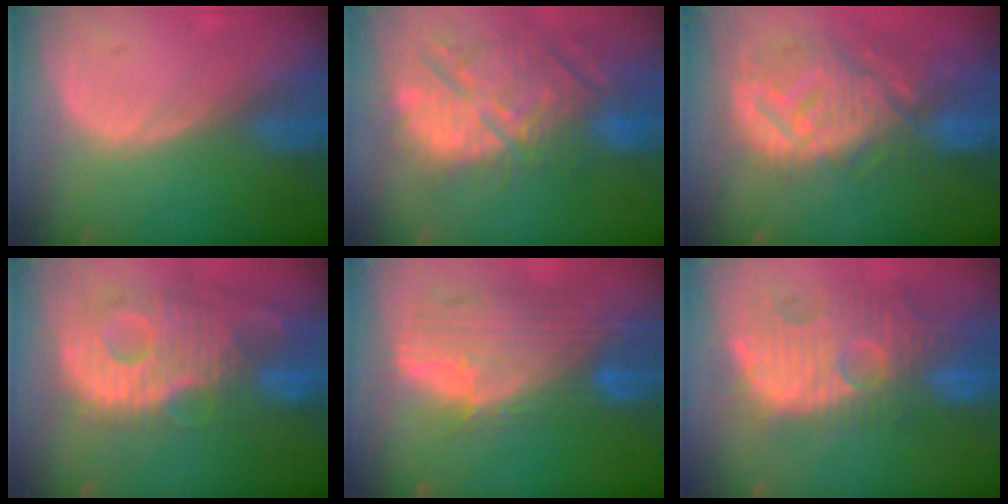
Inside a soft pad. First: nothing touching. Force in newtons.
{"total": 14.4, "press": 12.6, "slide": 6.9}
{"total": 12.5, "press": 11.1, "slide": 5.7}
{"total": 13.7, "press": 11.8, "slide": 6.8}
{"total": 11.9, "press": 10.1, "slide": 6.3}
{"total": 13.5, "press": 12.3, "slide": 5.5}